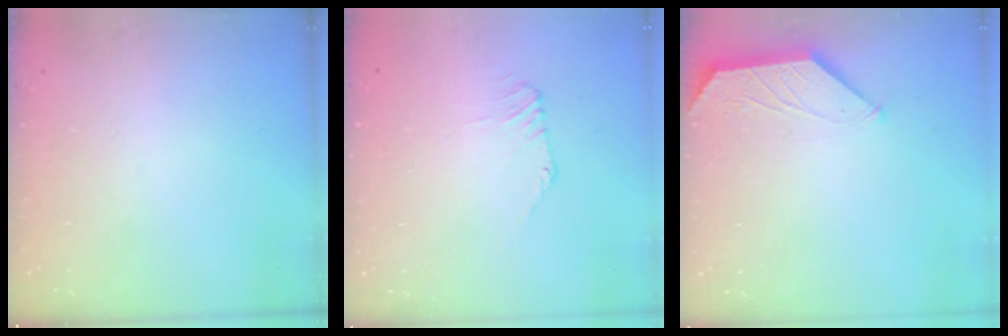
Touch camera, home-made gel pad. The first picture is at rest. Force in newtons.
{"total": 1.3, "press": 1.2, "slide": 0.3}
{"total": 0.7, "press": 0.7, "slide": 0.1}